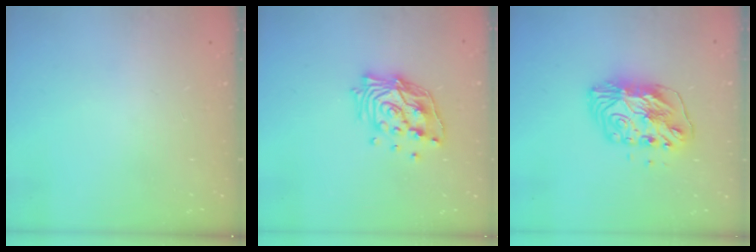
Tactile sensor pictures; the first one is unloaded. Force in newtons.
{"total": 13.5, "press": 13.4, "slide": 1.0}
{"total": 10.8, "press": 10.8, "slide": 1.0}